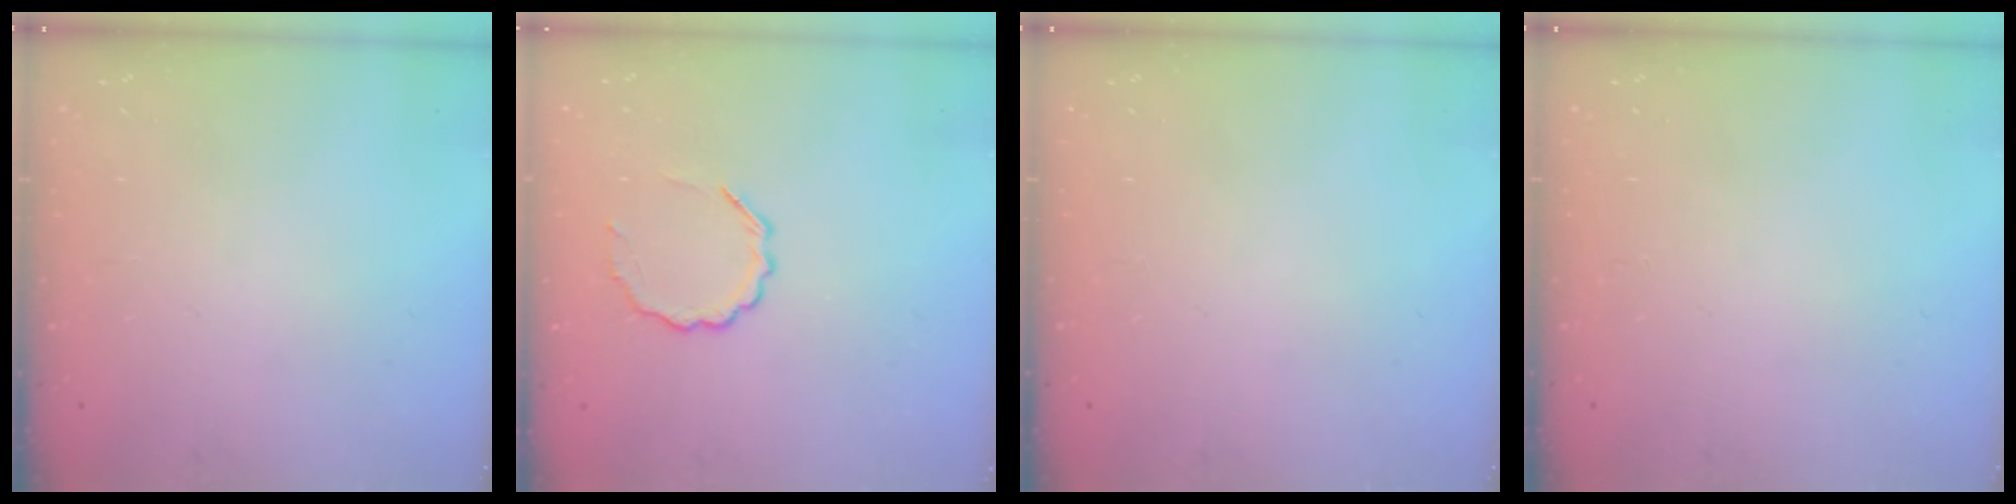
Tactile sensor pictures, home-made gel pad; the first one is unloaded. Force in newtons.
{"total": 7.2, "press": 7.1, "slide": 1.5}
{"total": 0.0}
{"total": 0.0}